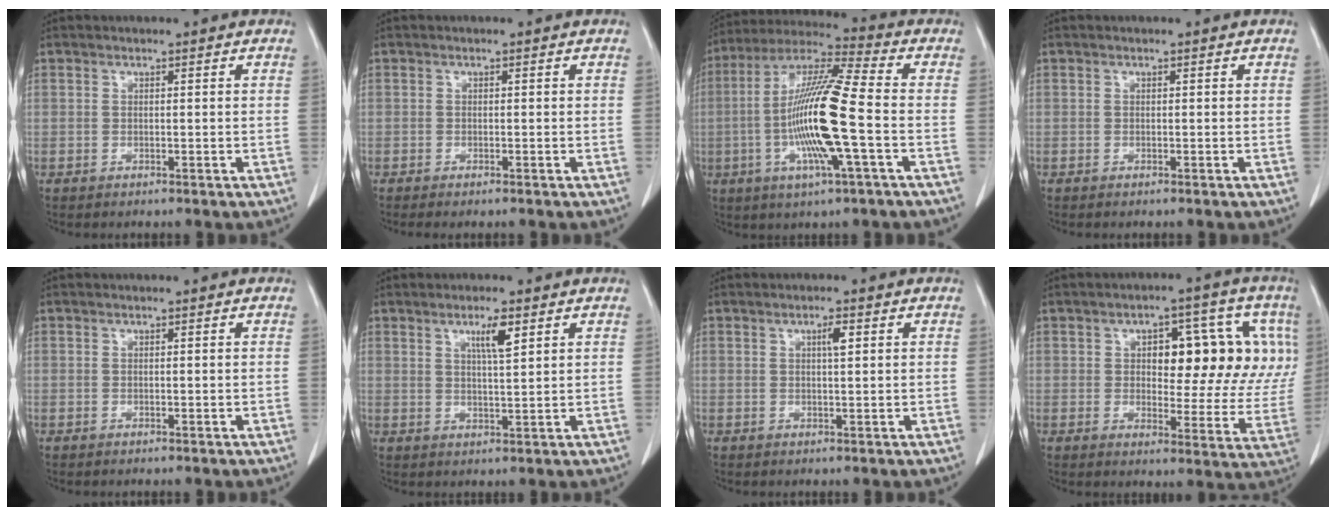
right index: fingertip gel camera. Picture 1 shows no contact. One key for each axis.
{"total": 1.4, "fx": -1.1, "fy": 0.1, "fz": 0.8, "tx": -0.012, "ty": -0.003, "tz": -0.014}
{"total": 15.2, "fx": -2.6, "fy": 0.3, "fz": 14.9, "tx": -0.292, "ty": -0.002, "tz": -0.057}
{"total": 0.0}
{"total": 0.0}
{"total": 4.0, "fx": 2.1, "fy": 0.2, "fz": 3.4, "tx": -0.059, "ty": -0.003, "tz": 0.037}
{"total": 1.9, "fx": 0.7, "fy": 0.3, "fz": 1.8, "tx": -0.032, "ty": 0.000, "tz": 0.012}
{"total": 15.1, "fx": 3.9, "fy": 7.0, "fz": 12.8, "tx": -0.153, "ty": 0.022, "tz": 0.053}